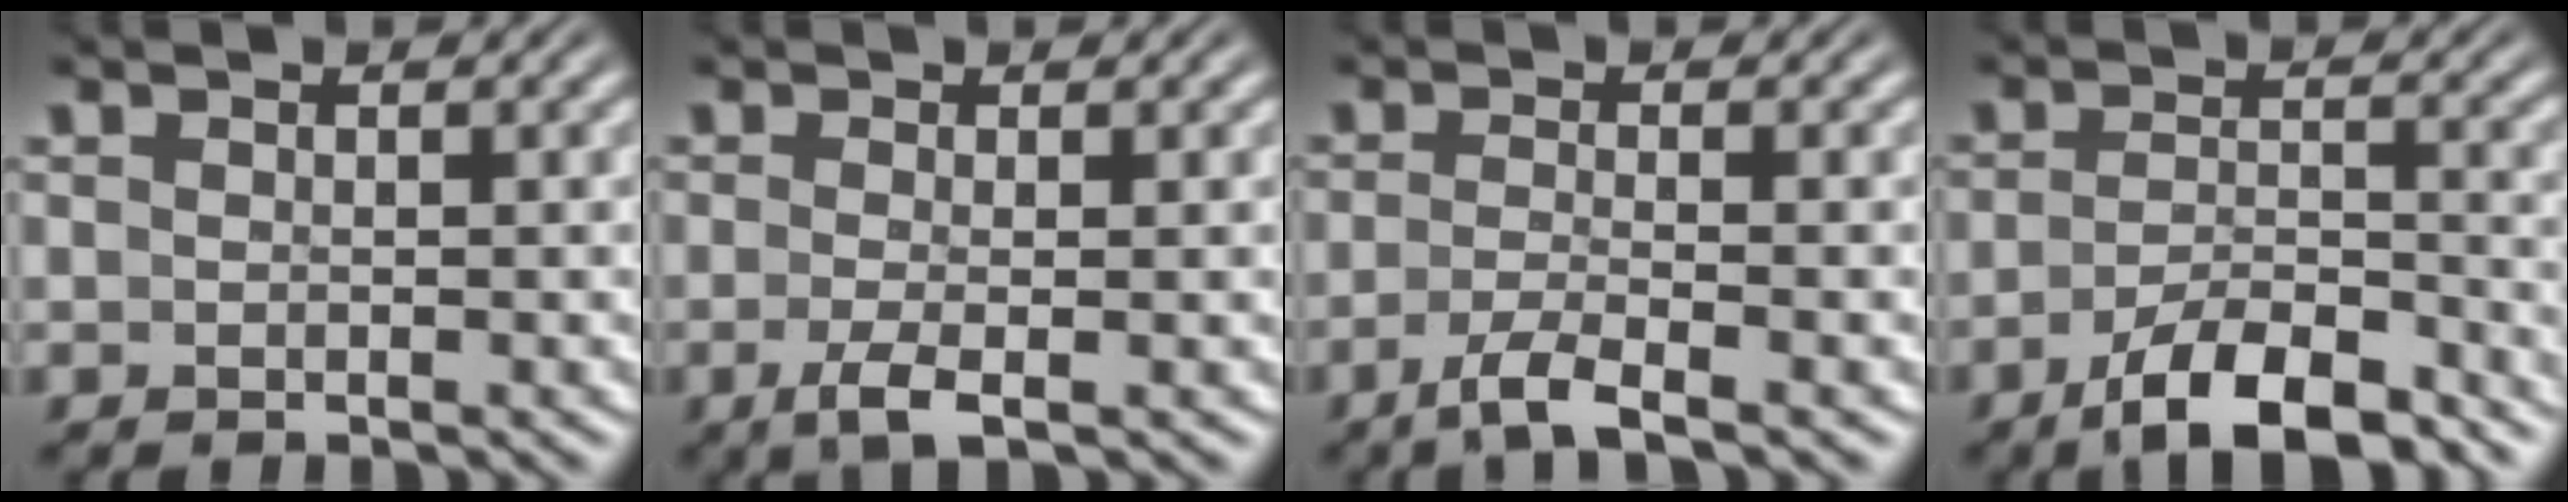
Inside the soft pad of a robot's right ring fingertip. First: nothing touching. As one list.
[{"total": 2.4, "force": [-1.3, 0.2, 2.0], "torque": [-0.049, -0.018, -0.013]}, {"total": 3.4, "force": [-2.4, 0.1, 2.3], "torque": [-0.048, -0.017, -0.032]}, {"total": 6.9, "force": [-5.5, 2.0, 3.7], "torque": [-0.053, -0.018, -0.080]}]